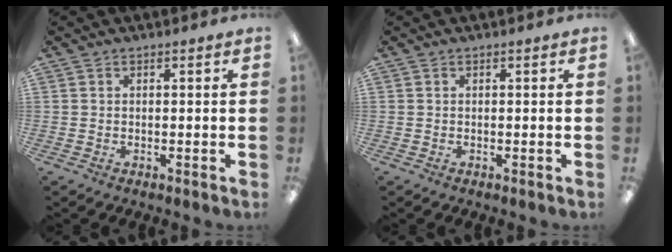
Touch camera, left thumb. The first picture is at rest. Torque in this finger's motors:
{"motor_torque": [0.00, 0.02, 0.15, -0.05, 0.00]}